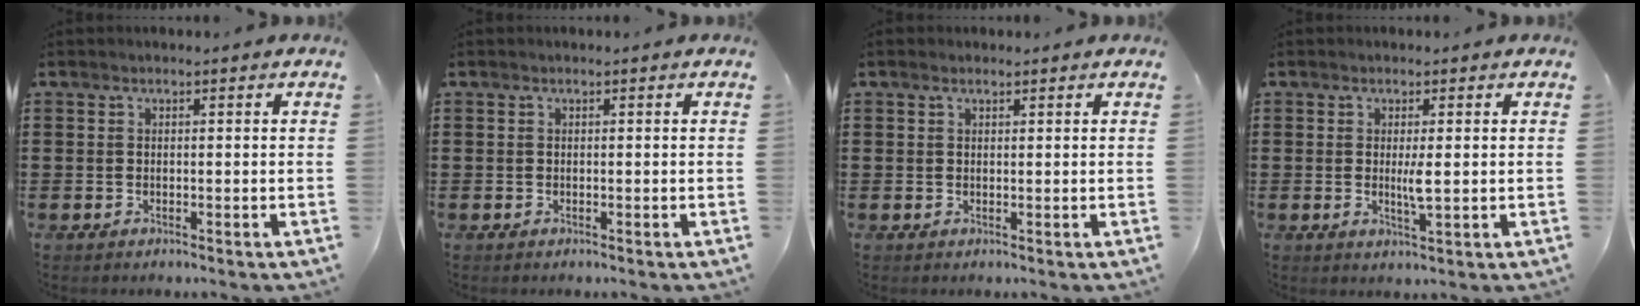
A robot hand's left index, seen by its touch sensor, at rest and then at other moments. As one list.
[{"total": 0.0}, {"total": 0.7, "force": [0.5, 0.3, 0.3], "torque": [-0.008, 0.003, 0.010]}, {"total": 3.2, "force": [0.2, 0.3, 3.2], "torque": [-0.060, -0.005, 0.001]}]